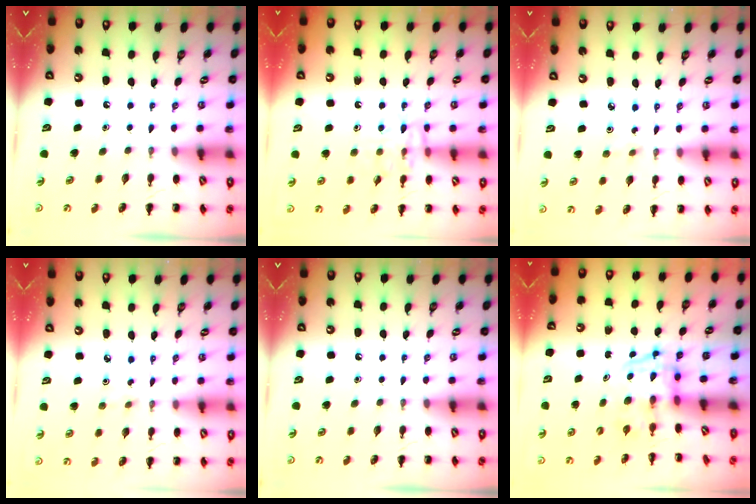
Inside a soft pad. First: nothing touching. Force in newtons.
{"total": 10.7, "press": 10.7, "slide": 0.6}
{"total": 1.2, "press": 1.1, "slide": 0.4}
{"total": 1.2, "press": 1.1, "slide": 0.4}
{"total": 0.0}
{"total": 3.9, "press": 3.9, "slide": 0.6}